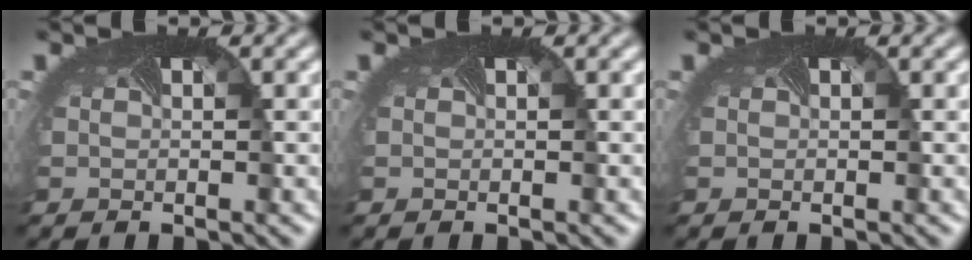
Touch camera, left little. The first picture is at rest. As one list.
[{"total": 0.0}, {"total": 0.0}]